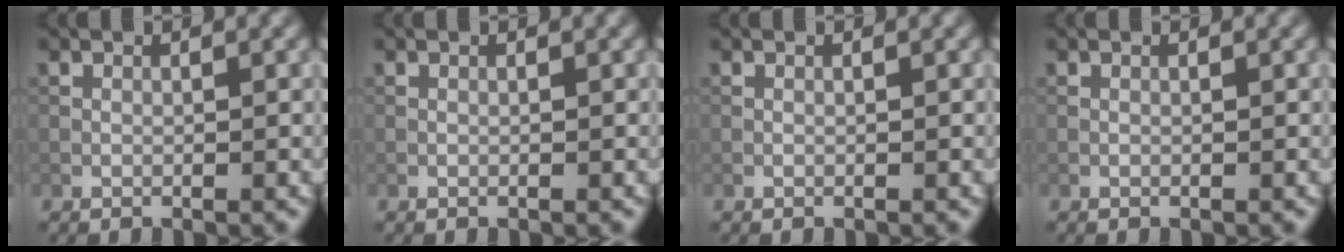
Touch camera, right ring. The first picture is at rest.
{"total": 0.0}
{"total": 0.0}
{"total": 0.0}